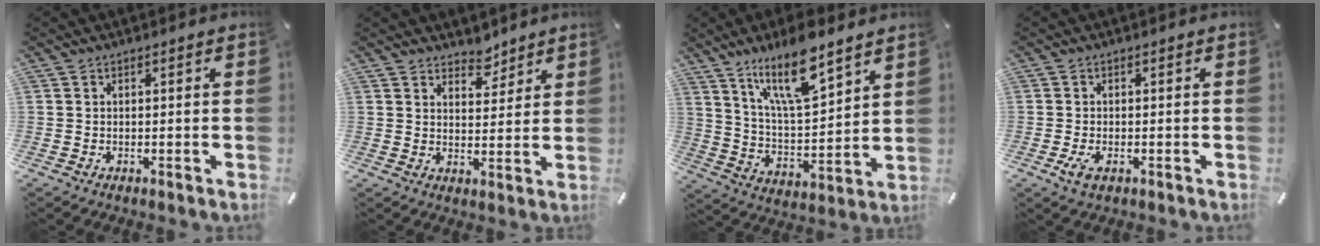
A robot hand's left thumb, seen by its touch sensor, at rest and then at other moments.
{"total": 5.5, "force": [4.8, 2.6, 0.4], "torque": [0.009, -0.034, 0.085]}
{"total": 15.9, "force": [11.3, 5.5, 9.7], "torque": [-0.177, -0.051, 0.196]}
{"total": 2.7, "force": [-0.9, 1.4, 2.2], "torque": [-0.057, -0.005, -0.020]}